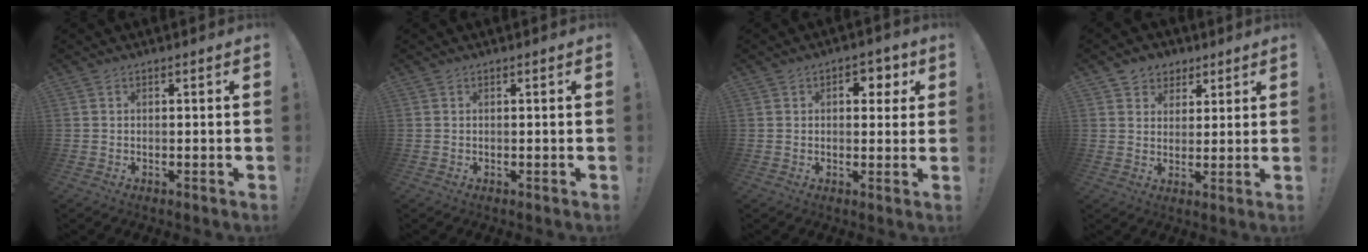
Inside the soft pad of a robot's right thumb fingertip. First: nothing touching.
{"total": 0.0}
{"total": 5.2, "force": [1.5, 3.8, 3.2], "torque": [-0.020, -0.004, 0.016]}
{"total": 5.5, "force": [2.6, 4.8, 0.4], "torque": [-0.006, -0.020, 0.051]}